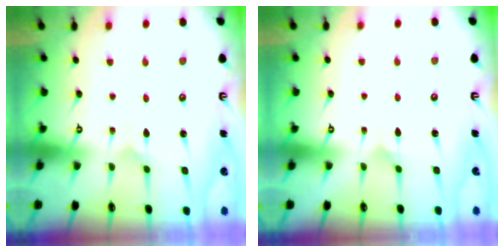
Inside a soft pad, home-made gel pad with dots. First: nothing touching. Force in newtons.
{"total": 3.8, "press": 3.7, "slide": 0.4}